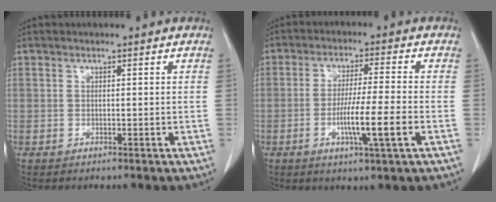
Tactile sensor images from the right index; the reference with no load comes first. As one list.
[{"total": 9.9, "force": [-3.0, -0.5, 9.5], "torque": [-0.170, -0.011, -0.055]}]